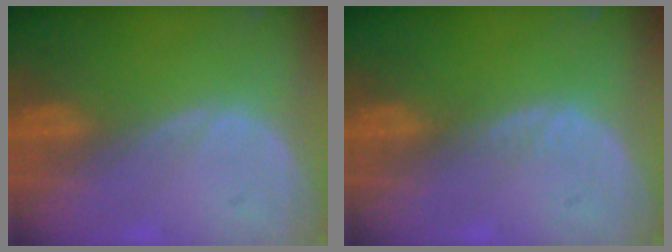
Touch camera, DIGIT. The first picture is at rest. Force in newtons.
{"total": 0.9, "press": 0.9, "slide": 0.2}